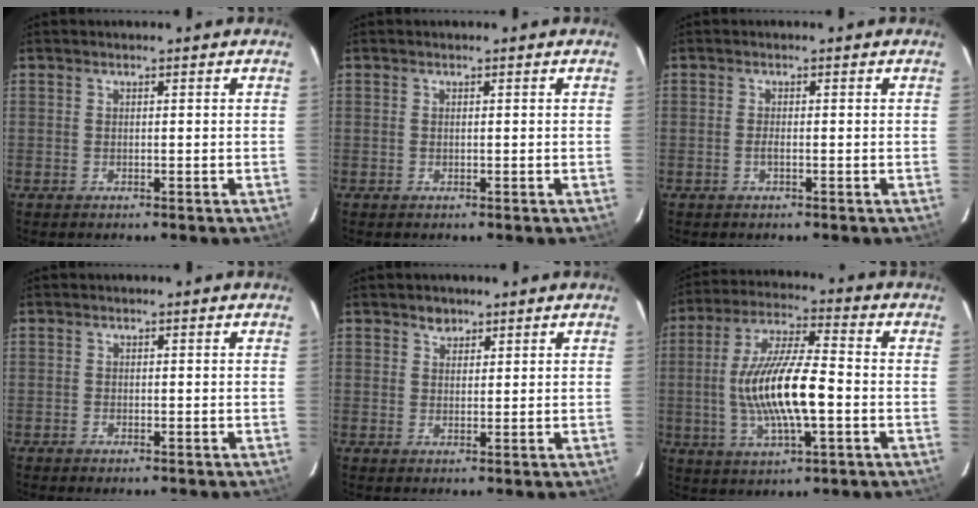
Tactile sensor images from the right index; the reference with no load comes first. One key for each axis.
{"total": 0.0}
{"total": 1.1, "fx": -0.4, "fy": 0.1, "fz": 1.0, "tx": -0.019, "ty": 0.000, "tz": -0.009}
{"total": 0.9, "fx": -0.7, "fy": 0.5, "fz": 0.3, "tx": -0.007, "ty": -0.003, "tz": -0.014}
{"total": 2.2, "fx": 1.4, "fy": 1.6, "fz": 0.4, "tx": 0.000, "ty": 0.007, "tz": 0.023}
{"total": 15.3, "fx": -2.2, "fy": 3.9, "fz": 14.6, "tx": -0.285, "ty": 0.000, "tz": -0.039}